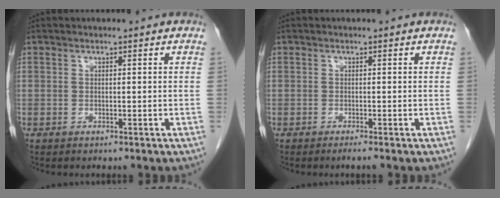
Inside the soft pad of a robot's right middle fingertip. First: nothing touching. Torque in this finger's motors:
{"motor_torque": [0.18, -0.07, -0.01, 0.01]}